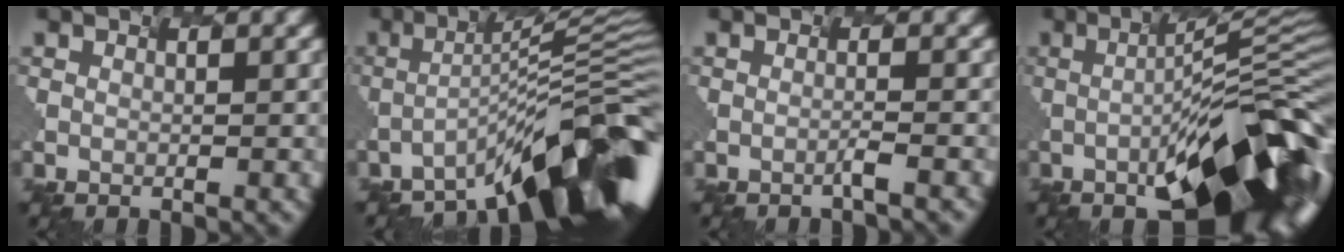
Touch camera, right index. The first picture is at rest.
{"total": 11.9, "force": [-7.6, 1.8, 8.9], "torque": [-0.116, 0.014, -0.119]}
{"total": 0.9, "force": [-0.8, -0.1, 0.5], "torque": [-0.008, 0.004, -0.014]}
{"total": 15.3, "force": [-4.6, 4.5, 13.9], "torque": [-0.179, 0.002, -0.069]}